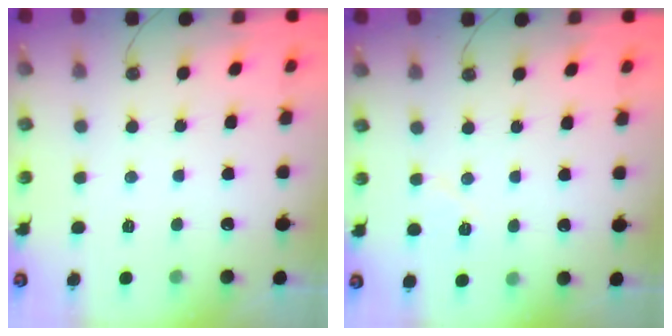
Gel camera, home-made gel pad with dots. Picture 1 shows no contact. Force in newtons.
{"total": 5.3, "press": 4.8, "slide": 2.1}